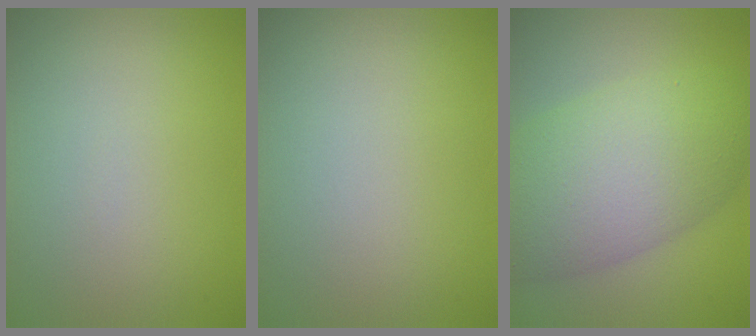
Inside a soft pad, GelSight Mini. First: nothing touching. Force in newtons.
{"total": 0.0}
{"total": 9.4, "press": 9.4, "slide": 0.4}